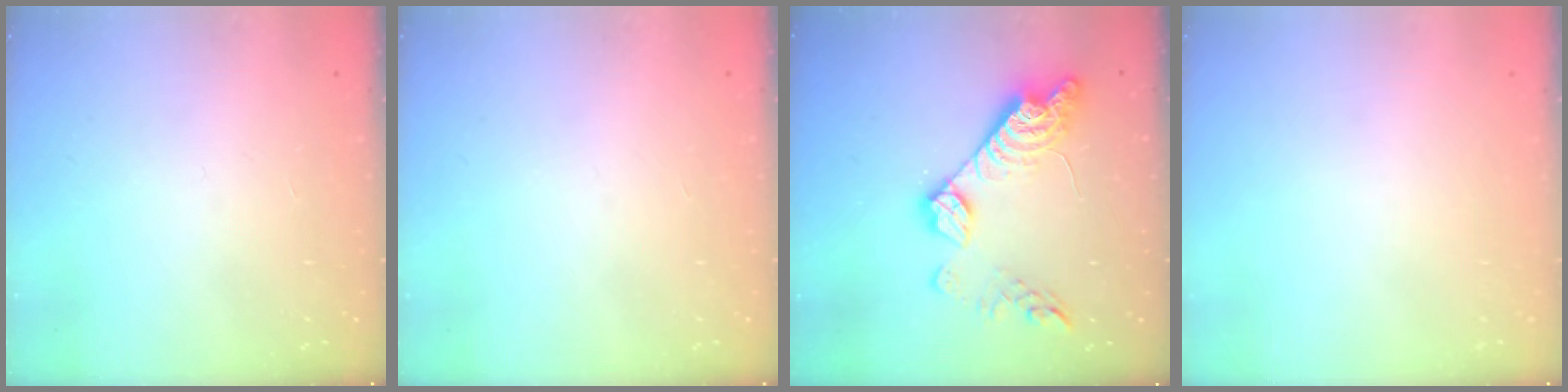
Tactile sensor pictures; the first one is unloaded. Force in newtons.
{"total": 0.0}
{"total": 16.7, "press": 16.7, "slide": 1.3}
{"total": 0.0}